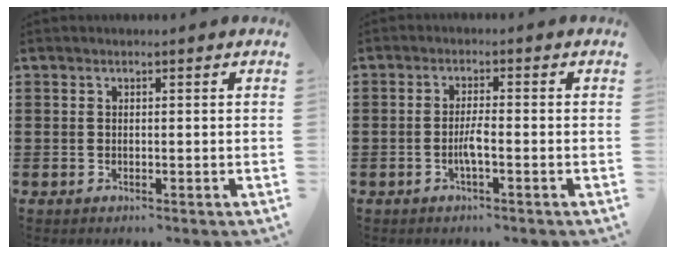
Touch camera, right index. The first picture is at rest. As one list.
[{"total": 2.7, "force": [-1.1, 0.2, 2.4], "torque": [-0.059, -0.005, -0.025]}]